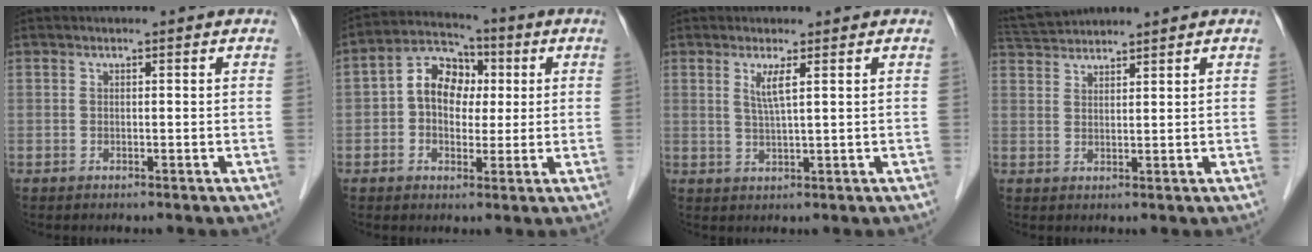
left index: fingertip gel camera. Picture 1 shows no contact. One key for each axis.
{"total": 8.3, "fx": 0.7, "fy": 6.0, "fz": 5.7, "tx": -0.114, "ty": 0.035, "tz": 0.010}
{"total": 2.8, "fx": 1.1, "fy": -0.3, "fz": 2.5, "tx": -0.054, "ty": -0.005, "tz": 0.024}
{"total": 5.0, "fx": 4.9, "fy": -0.4, "fz": 0.8, "tx": -0.022, "ty": 0.028, "tz": 0.096}